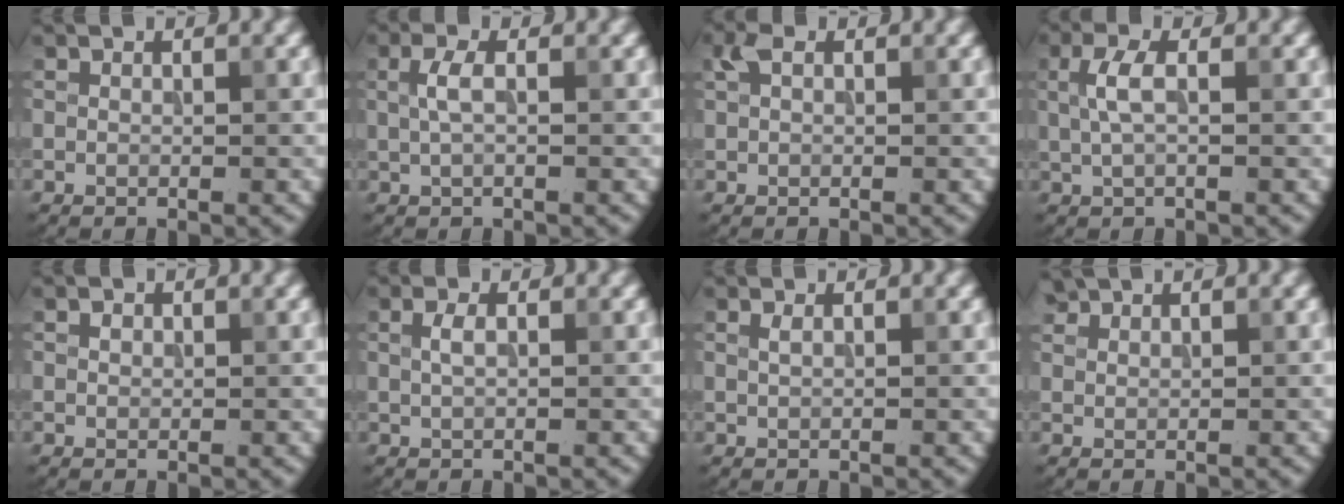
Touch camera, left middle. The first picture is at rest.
{"total": 1.9, "force": [0.3, 0.6, 1.7], "torque": [-0.038, 0.004, 0.005]}
{"total": 1.5, "force": [0.7, 0.8, 1.0], "torque": [-0.020, 0.008, 0.011]}
{"total": 2.5, "force": [0.4, 0.9, 2.3], "torque": [-0.050, 0.005, 0.007]}
{"total": 0.5, "force": [0.2, 0.4, 0.2], "torque": [-0.004, 0.000, 0.004]}
{"total": 1.2, "force": [0.3, 0.4, 1.1], "torque": [-0.023, 0.003, 0.007]}
{"total": 0.8, "force": [0.4, 0.3, 0.6], "torque": [-0.009, 0.001, 0.005]}
{"total": 1.0, "force": [0.9, 0.2, 0.1], "torque": [-0.004, 0.002, 0.025]}